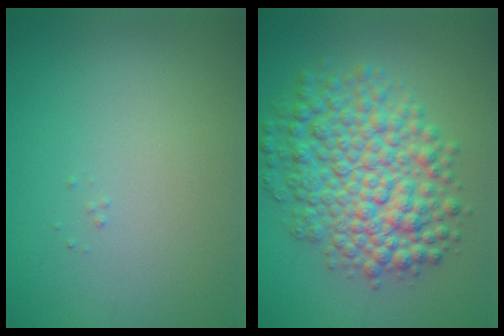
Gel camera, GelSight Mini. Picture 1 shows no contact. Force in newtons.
{"total": 8.0, "press": 8.0, "slide": 0.1}